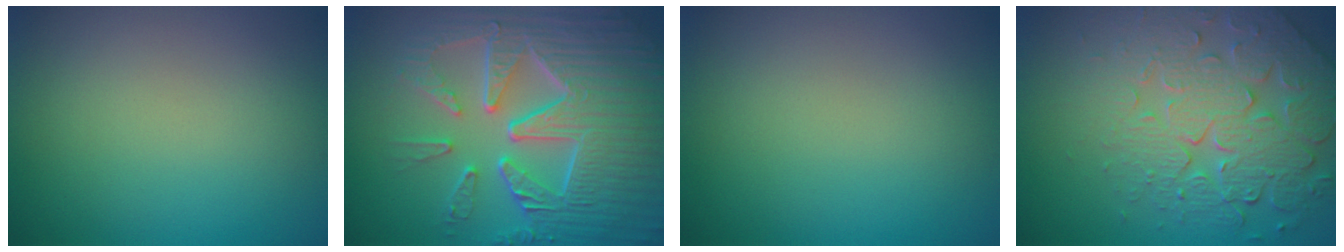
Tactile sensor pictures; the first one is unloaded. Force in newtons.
{"total": 9.7, "press": 6.5, "slide": 7.2}
{"total": 0.0}
{"total": 6.9, "press": 5.7, "slide": 3.9}